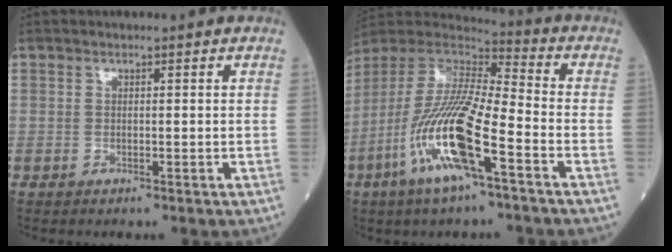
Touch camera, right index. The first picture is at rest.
{"total": 17.1, "force": [-7.1, 2.3, 15.4], "torque": [-0.322, -0.021, -0.138]}